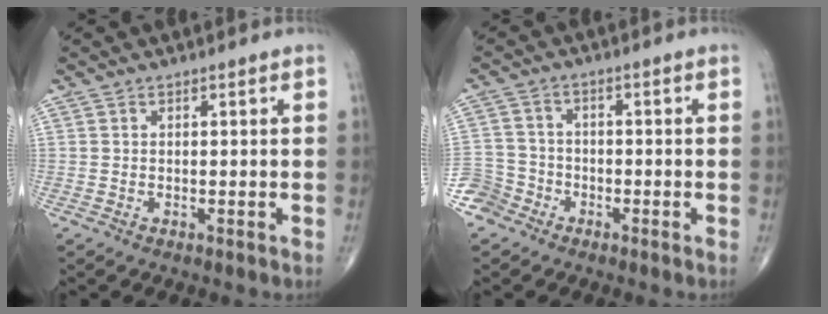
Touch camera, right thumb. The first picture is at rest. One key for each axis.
{"total": 5.6, "fx": -3.8, "fy": 4.1, "fz": 0.1, "tx": 0.020, "ty": 0.024, "tz": -0.082}